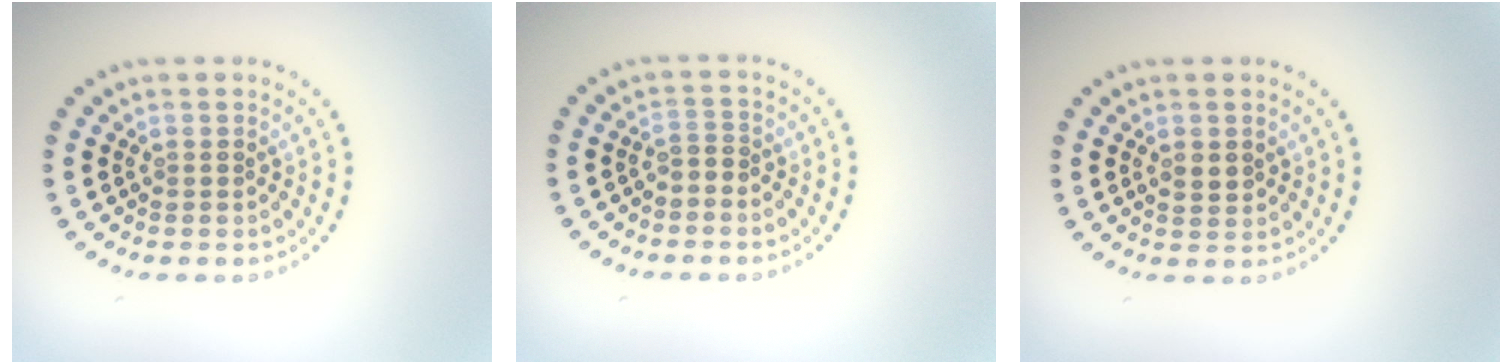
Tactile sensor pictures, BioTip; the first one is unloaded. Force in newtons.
{"total": 1.3, "press": 1.0, "slide": 0.9}
{"total": 1.5, "press": 1.4, "slide": 0.3}